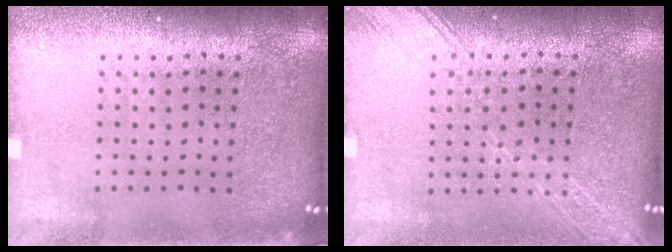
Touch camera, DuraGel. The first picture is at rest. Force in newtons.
{"total": 1.7, "press": 1.7, "slide": 0.2}